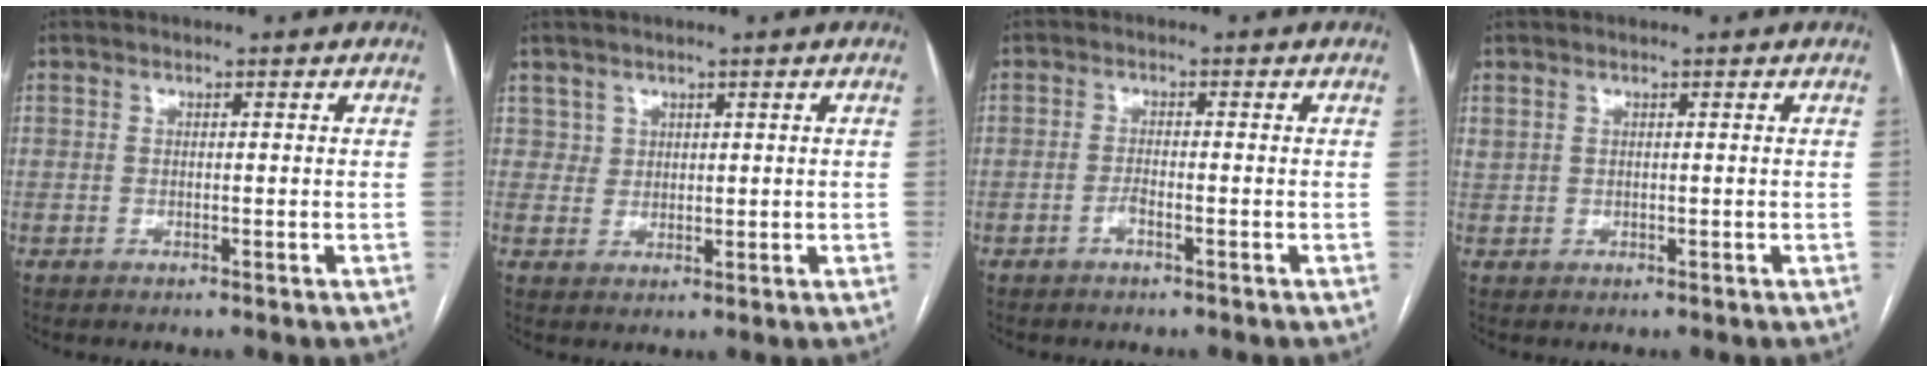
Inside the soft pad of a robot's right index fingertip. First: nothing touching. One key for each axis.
{"total": 2.3, "fx": 1.3, "fy": 1.8, "fz": -0.2, "tx": 0.020, "ty": 0.005, "tz": 0.017}
{"total": 1.4, "fx": -0.9, "fy": 0.2, "fz": 1.0, "tx": -0.019, "ty": 0.002, "tz": -0.016}
{"total": 0.7, "fx": 0.6, "fy": 0.4, "fz": 0.2, "tx": -0.004, "ty": 0.013, "tz": 0.016}